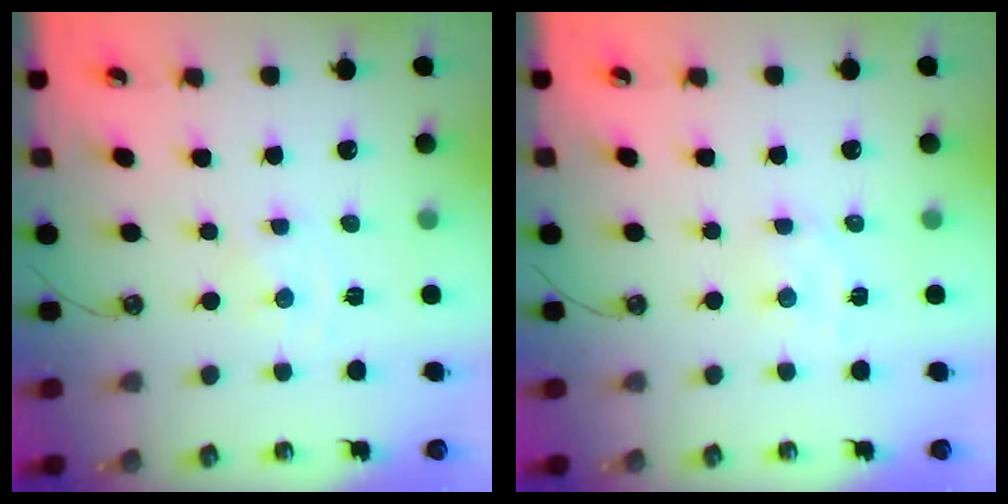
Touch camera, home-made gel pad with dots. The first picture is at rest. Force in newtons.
{"total": 2.3, "press": 2.3, "slide": 0.5}